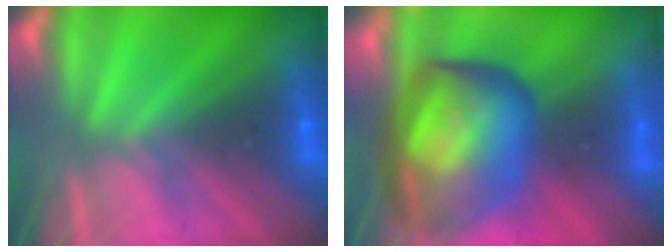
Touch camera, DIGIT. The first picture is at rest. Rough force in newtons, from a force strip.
{"total": 7.9}